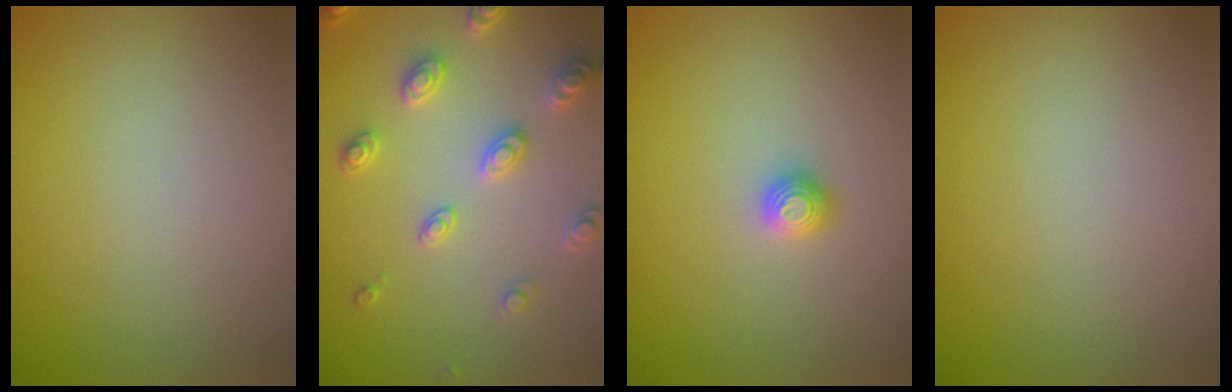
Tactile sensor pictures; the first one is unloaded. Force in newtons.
{"total": 3.6, "press": 3.2, "slide": 1.6}
{"total": 1.1, "press": 1.1, "slide": 0.3}
{"total": 0.0}